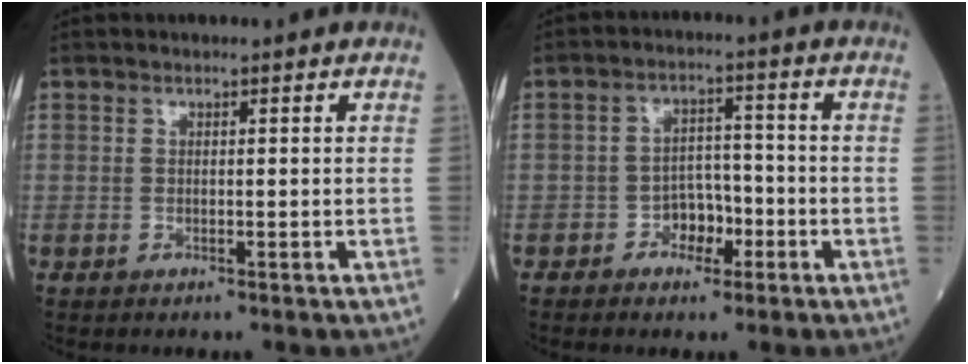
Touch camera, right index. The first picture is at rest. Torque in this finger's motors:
{"motor_torque": [0.05, -0.04, 0.04, 0.00]}